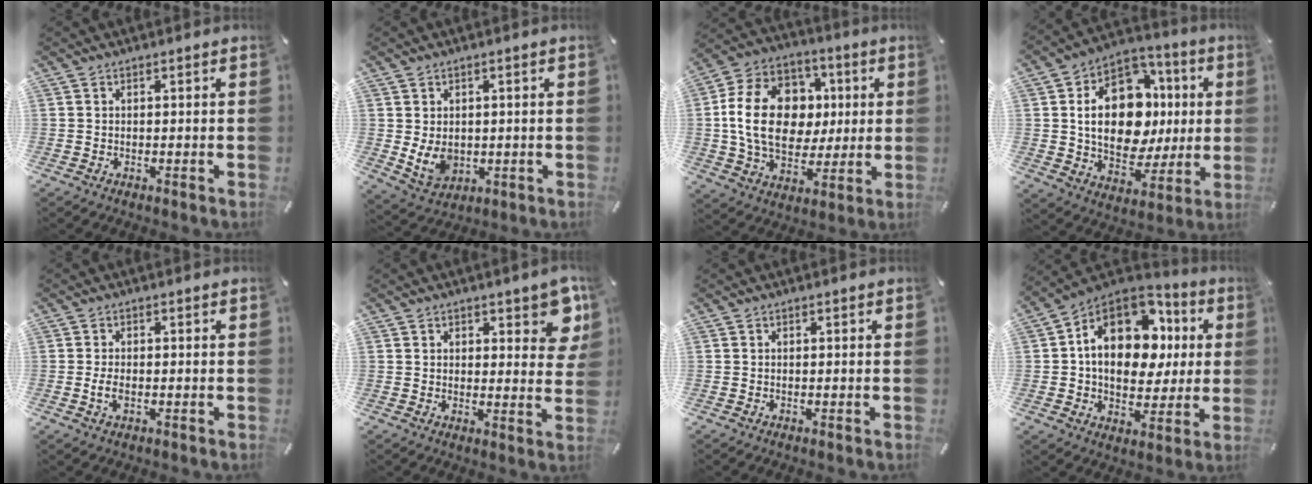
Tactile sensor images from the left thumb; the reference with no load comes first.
{"total": 6.7, "force": [0.5, 5.6, 3.7], "torque": [-0.081, -0.005, 0.010]}
{"total": 19.0, "force": [1.5, 14.9, 11.8], "torque": [-0.234, 0.016, 0.031]}
{"total": 19.7, "force": [2.2, 14.2, 13.5], "torque": [-0.235, -0.004, 0.043]}
{"total": 2.9, "force": [-0.7, 1.4, 2.4], "torque": [-0.055, -0.003, -0.014]}
{"total": 7.3, "force": [4.1, 3.6, 4.9], "torque": [-0.045, -0.021, 0.066]}
{"total": 0.0}
{"total": 18.5, "force": [3.9, 13.3, 12.2], "torque": [-0.204, -0.012, 0.068]}